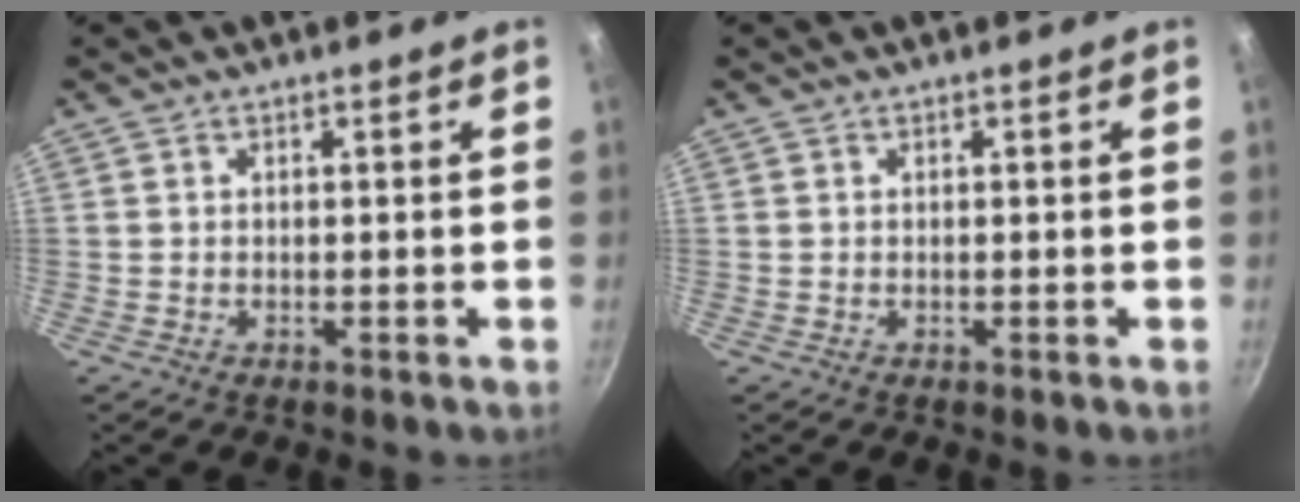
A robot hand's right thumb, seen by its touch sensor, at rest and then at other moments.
{"total": 0.0}